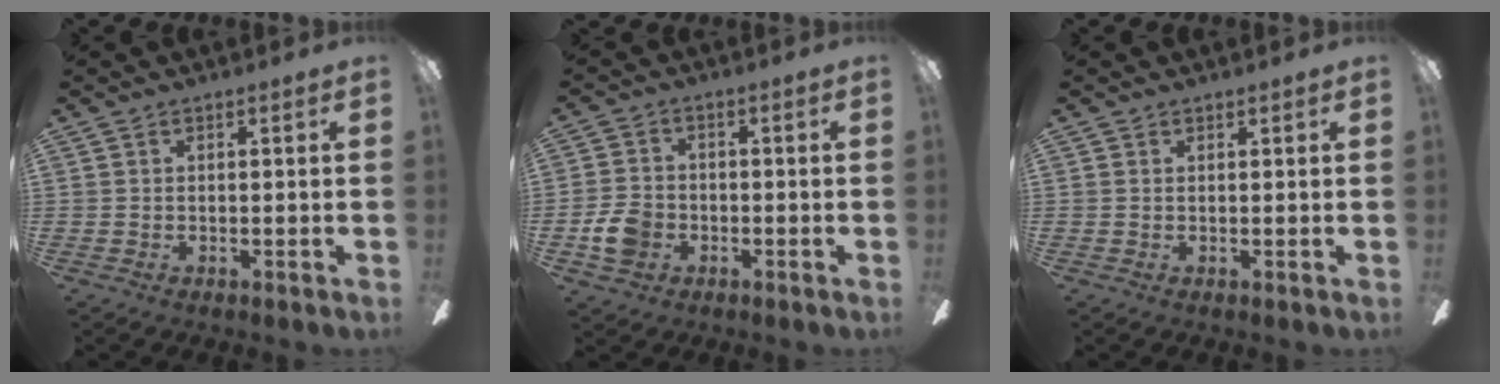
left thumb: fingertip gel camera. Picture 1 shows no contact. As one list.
[{"total": 6.9, "force": [-2.2, 5.5, 3.6], "torque": [-0.077, 0.011, -0.042]}, {"total": 0.6, "force": [0.5, 0.3, -0.1], "torque": [0.002, 0.001, 0.010]}]